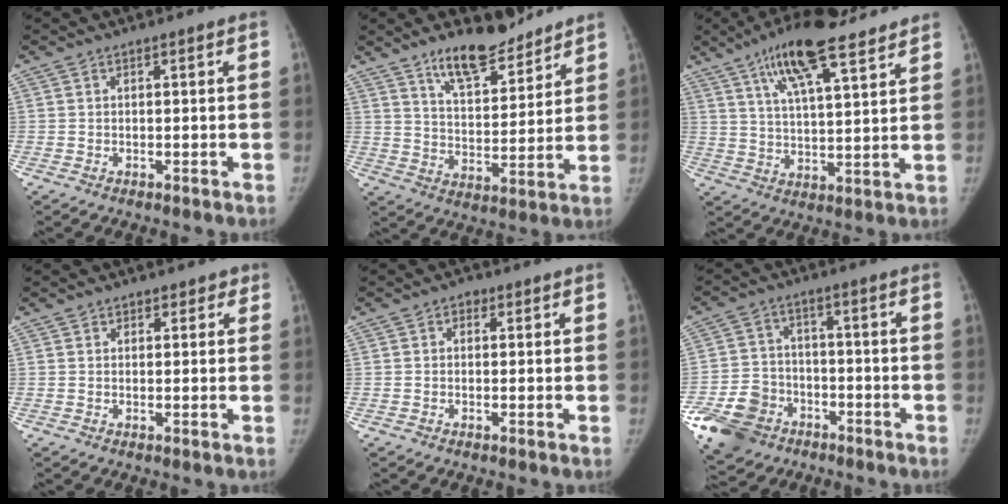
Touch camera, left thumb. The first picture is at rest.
{"total": 12.3, "force": [9.6, 4.4, 6.2], "torque": [-0.073, -0.066, 0.164]}
{"total": 15.5, "force": [10.4, 4.1, 10.8], "torque": [-0.167, -0.035, 0.177]}
{"total": 2.1, "force": [1.4, 1.6, 0.2], "torque": [0.028, -0.006, 0.010]}
{"total": 1.4, "force": [0.5, 1.2, 0.7], "torque": [0.003, 0.002, -0.002]}
{"total": 12.6, "force": [-6.7, 9.6, 4.7], "torque": [-0.089, 0.034, -0.114]}